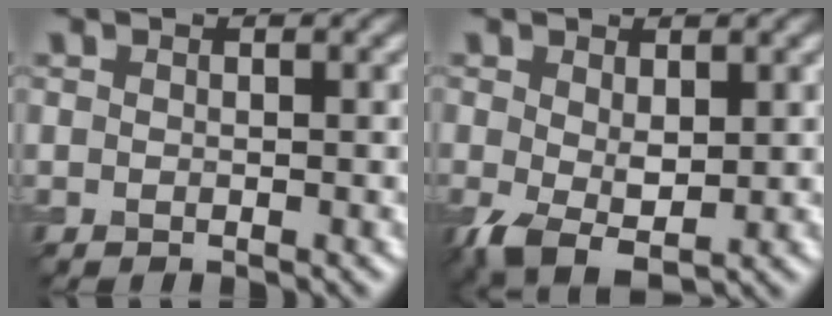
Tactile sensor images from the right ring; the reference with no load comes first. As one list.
[{"total": 4.0, "force": [-0.3, 2.3, 3.3], "torque": [-0.073, -0.011, -0.003]}]